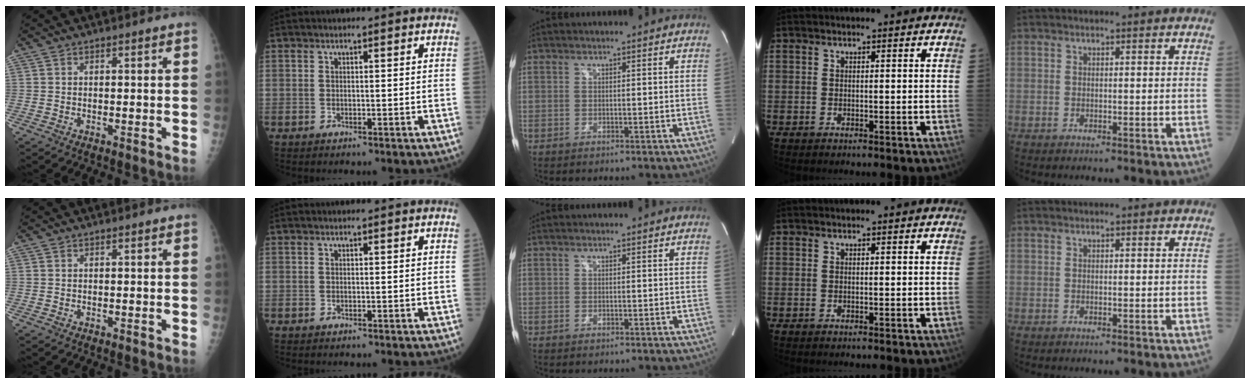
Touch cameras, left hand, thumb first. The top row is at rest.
{}